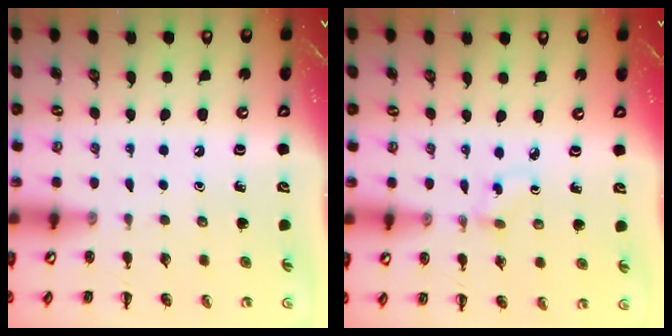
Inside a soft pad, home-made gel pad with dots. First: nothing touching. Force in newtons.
{"total": 1.7, "press": 1.5, "slide": 0.9}